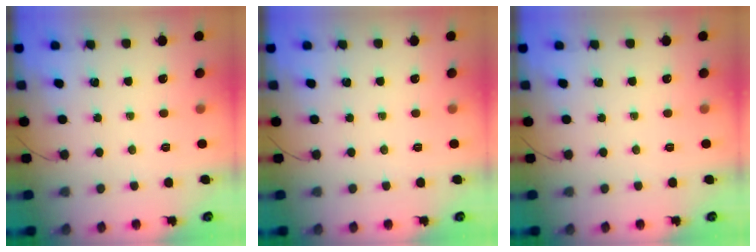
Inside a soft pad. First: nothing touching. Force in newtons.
{"total": 0.0}
{"total": 0.0}